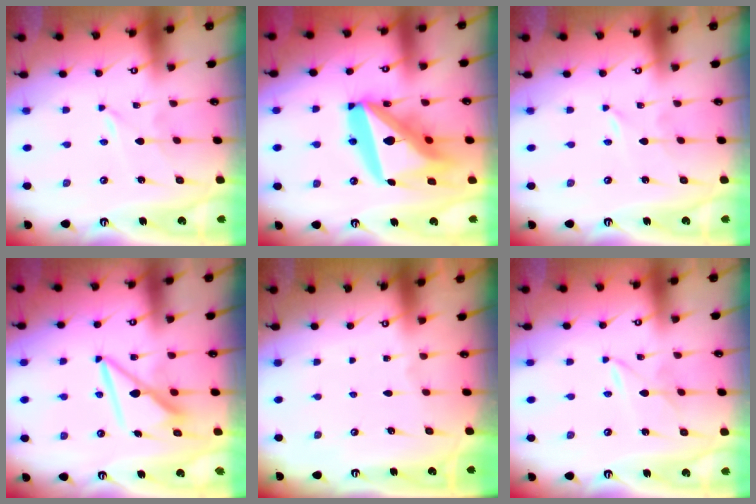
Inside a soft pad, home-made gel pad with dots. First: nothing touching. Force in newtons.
{"total": 23.6, "press": 23.4, "slide": 3.1}
{"total": 0.0}
{"total": 9.0, "press": 8.9, "slide": 0.5}
{"total": 0.0}
{"total": 2.3, "press": 2.3, "slide": 0.4}